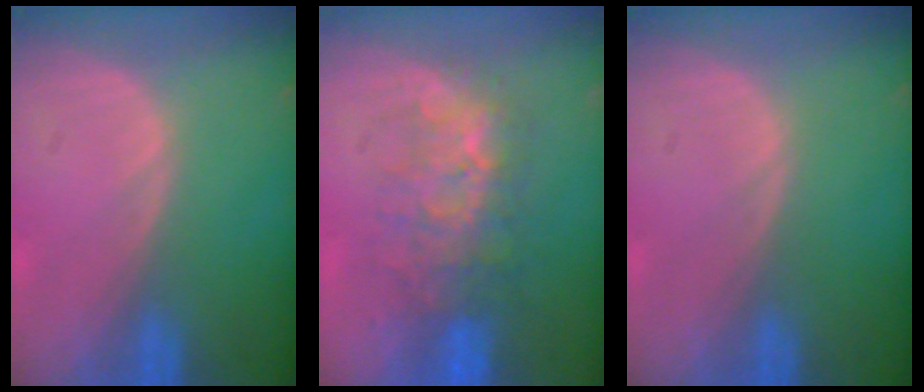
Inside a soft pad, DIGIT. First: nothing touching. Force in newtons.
{"total": 8.1, "press": 7.8, "slide": 2.3}
{"total": 0.0}